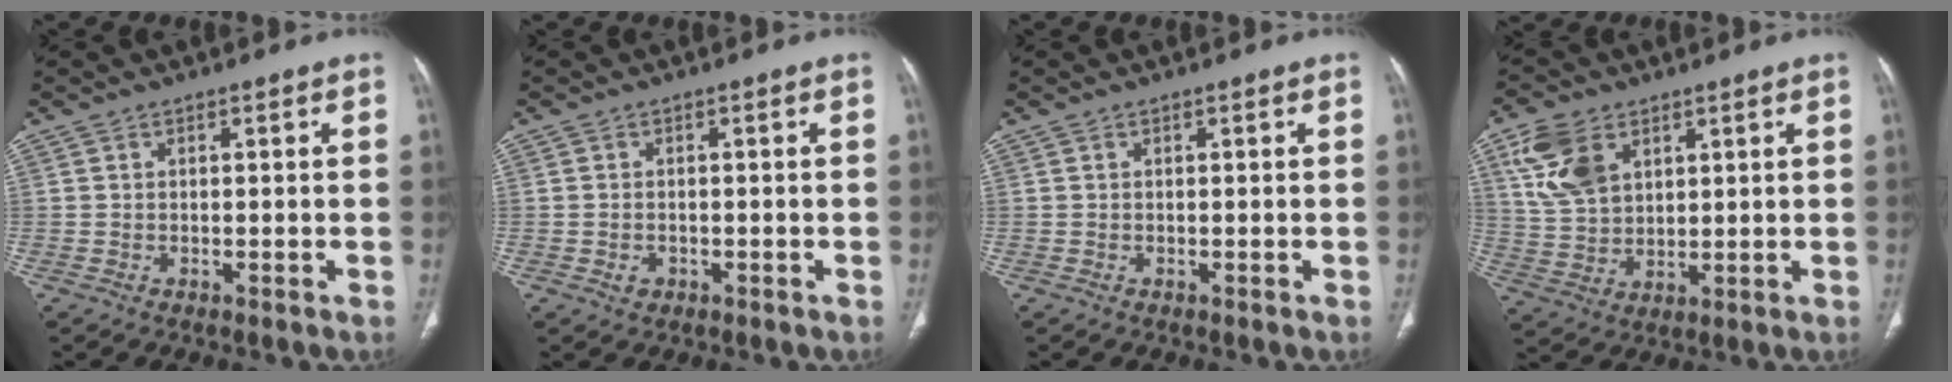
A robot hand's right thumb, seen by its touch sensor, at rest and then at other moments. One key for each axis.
{"total": 1.7, "fx": -0.6, "fy": 1.3, "fz": 0.8, "tx": -0.012, "ty": 0.007, "tz": -0.005}
{"total": 0.0}
{"total": 10.7, "fx": 4.9, "fy": 7.0, "fz": 6.5, "tx": -0.119, "ty": -0.011, "tz": 0.105}